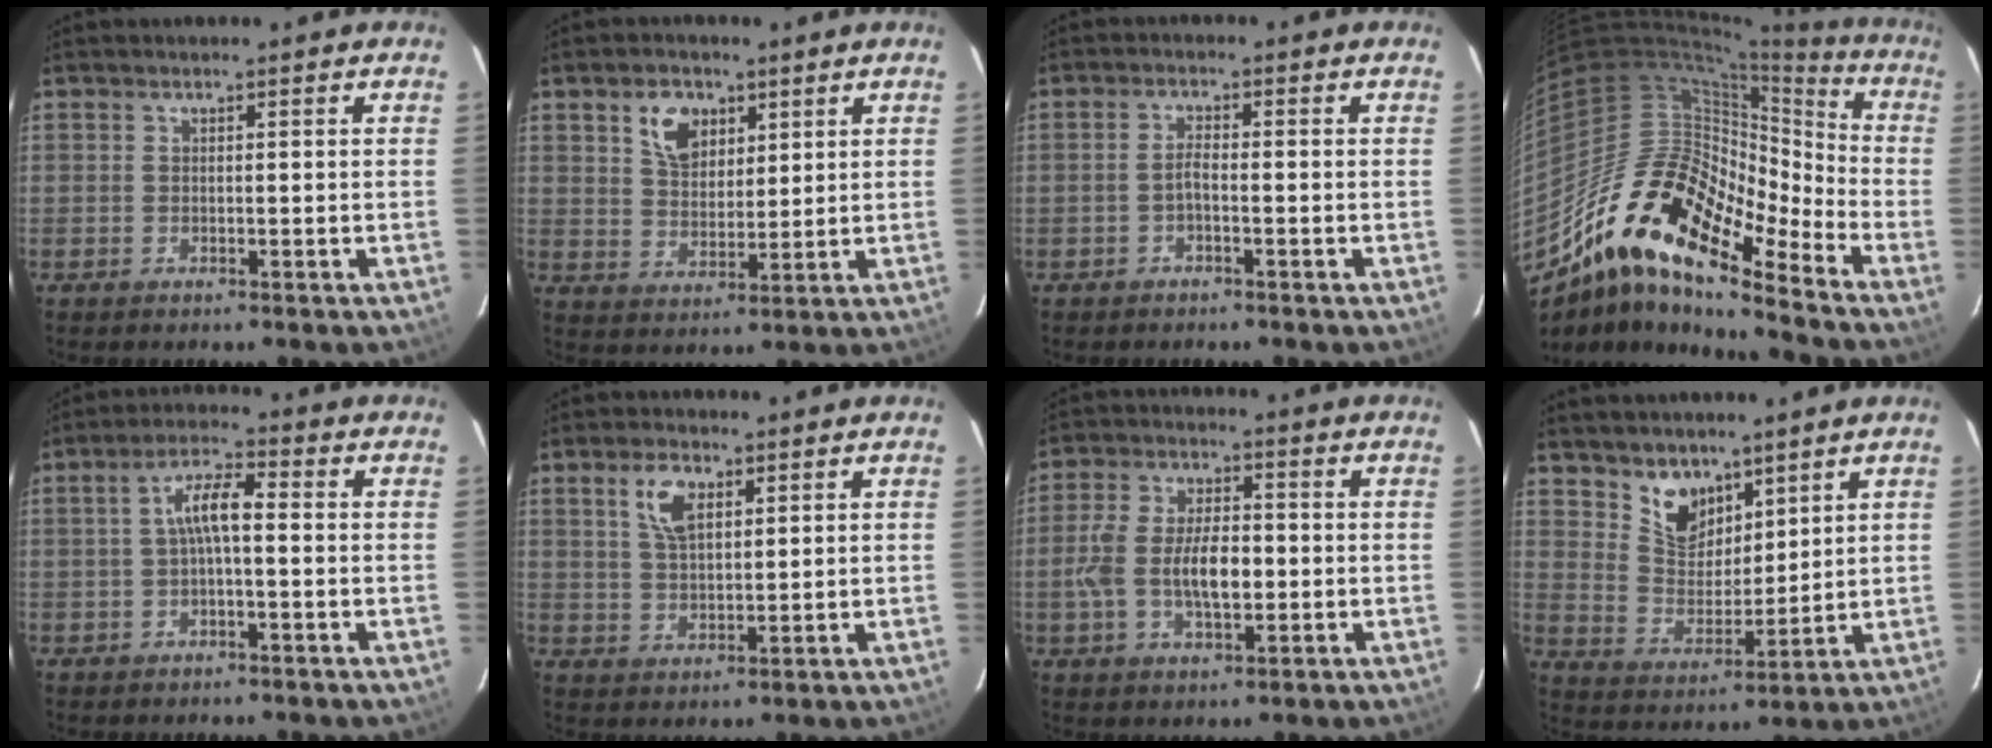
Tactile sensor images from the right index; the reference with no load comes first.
{"total": 7.4, "force": [3.6, 5.0, 4.1], "torque": [-0.067, 0.013, 0.070]}
{"total": 1.8, "force": [-0.9, 0.2, 1.6], "torque": [-0.033, 0.006, -0.019]}
{"total": 20.7, "force": [-13.8, 5.8, 14.3], "torque": [-0.234, -0.021, -0.271]}
{"total": 5.5, "force": [-0.3, 1.5, 5.3], "torque": [-0.105, 0.018, -0.004]}
{"total": 6.3, "force": [2.9, 3.2, 4.5], "torque": [-0.086, 0.010, 0.058]}
{"total": 9.8, "force": [-1.5, 4.4, 8.7], "torque": [-0.175, 0.006, -0.027]}
{"total": 8.6, "force": [6.2, 5.1, 3.1], "torque": [-0.051, 0.002, 0.125]}